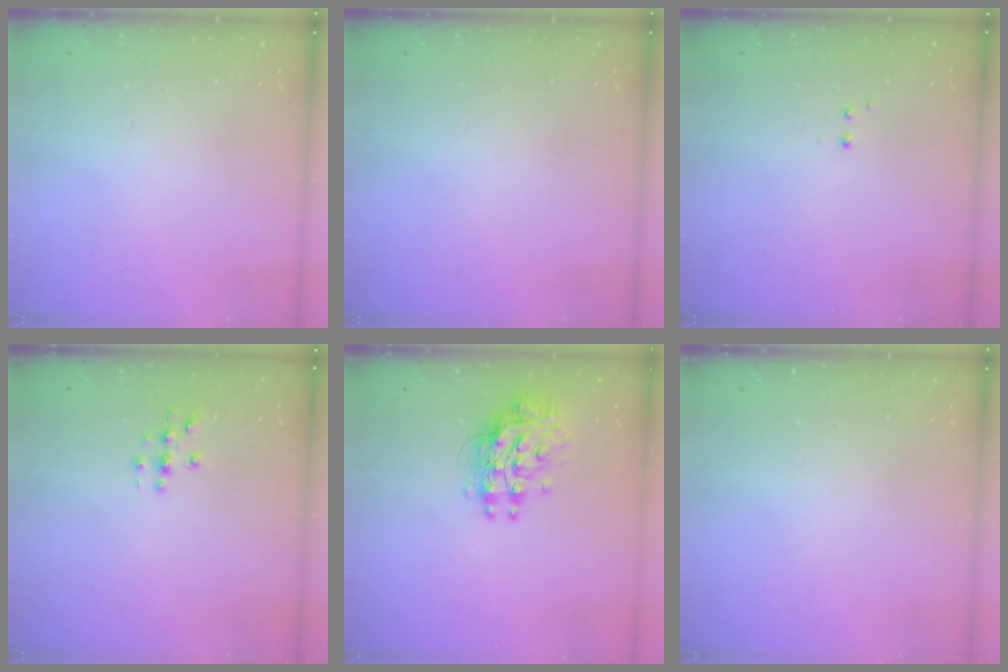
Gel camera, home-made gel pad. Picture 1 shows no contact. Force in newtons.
{"total": 0.0}
{"total": 1.2, "press": 1.0, "slide": 0.6}
{"total": 2.9, "press": 2.9, "slide": 0.3}
{"total": 9.7, "press": 9.6, "slide": 0.9}
{"total": 0.0}